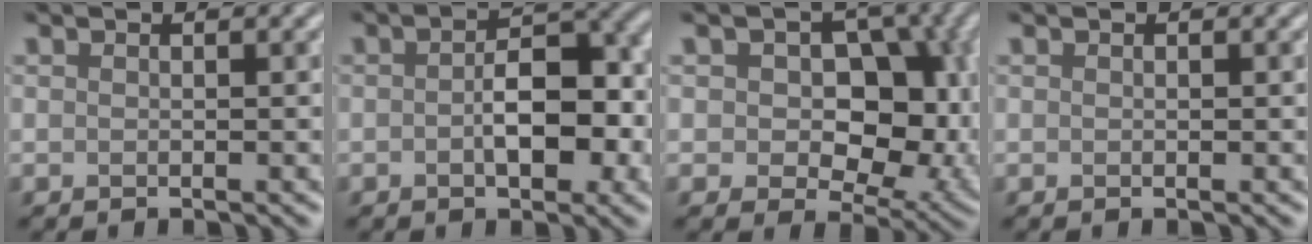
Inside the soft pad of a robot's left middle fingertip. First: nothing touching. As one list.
[{"total": 5.7, "force": [-0.7, 3.0, 4.7], "torque": [-0.064, 0.003, -0.010]}, {"total": 9.1, "force": [1.0, 6.3, 6.6], "torque": [-0.078, -0.009, 0.013]}, {"total": 0.0}]